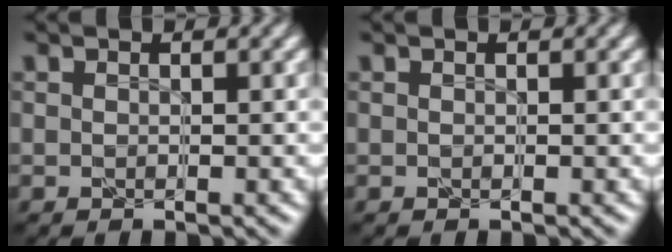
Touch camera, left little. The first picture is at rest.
{"total": 0.0}